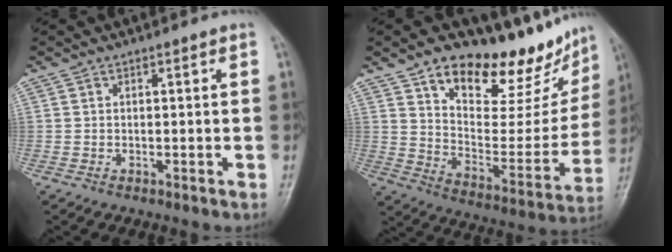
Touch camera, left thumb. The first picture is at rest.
{"total": 22.8, "force": [16.5, 9.4, 12.7], "torque": [-0.124, -0.089, 0.252]}